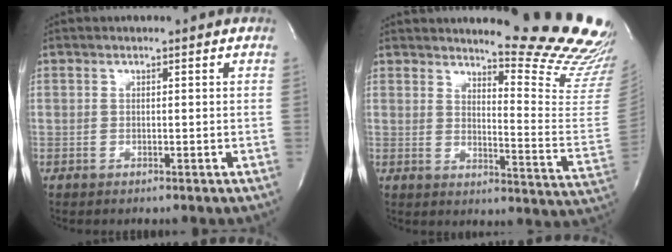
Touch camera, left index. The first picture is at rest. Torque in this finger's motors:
{"motor_torque": [-0.04, -0.04, 0.22, 0.04]}